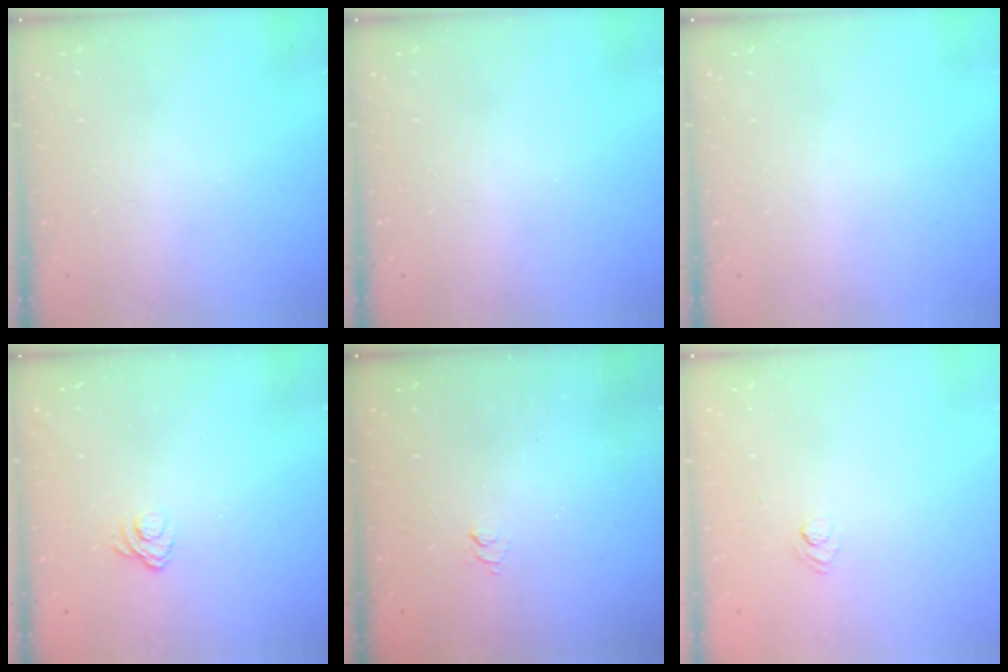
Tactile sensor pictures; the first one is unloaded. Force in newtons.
{"total": 0.0}
{"total": 0.0}
{"total": 5.1, "press": 4.9, "slide": 1.3}
{"total": 1.9, "press": 1.5, "slide": 1.3}
{"total": 3.3, "press": 3.1, "slide": 1.1}